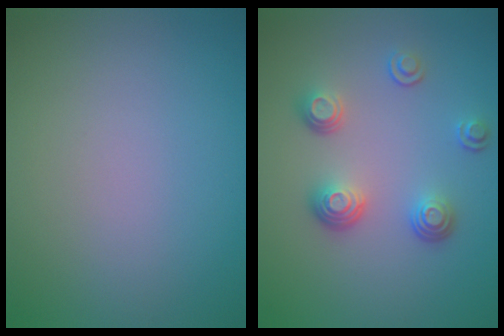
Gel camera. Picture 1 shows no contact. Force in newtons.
{"total": 3.6, "press": 2.8, "slide": 2.3}